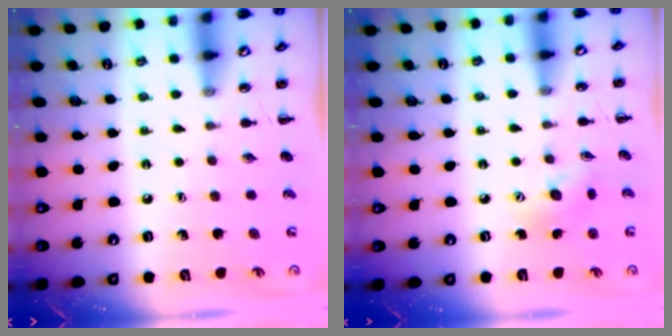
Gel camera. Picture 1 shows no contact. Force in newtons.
{"total": 3.9, "press": 3.8, "slide": 0.7}